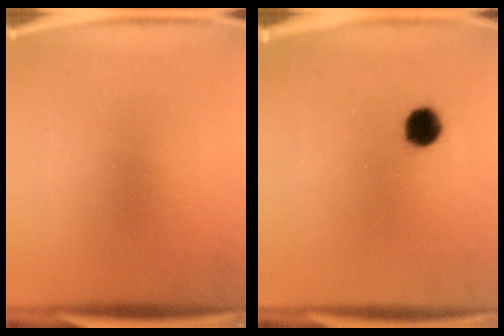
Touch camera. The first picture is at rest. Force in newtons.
{"total": 5.3}